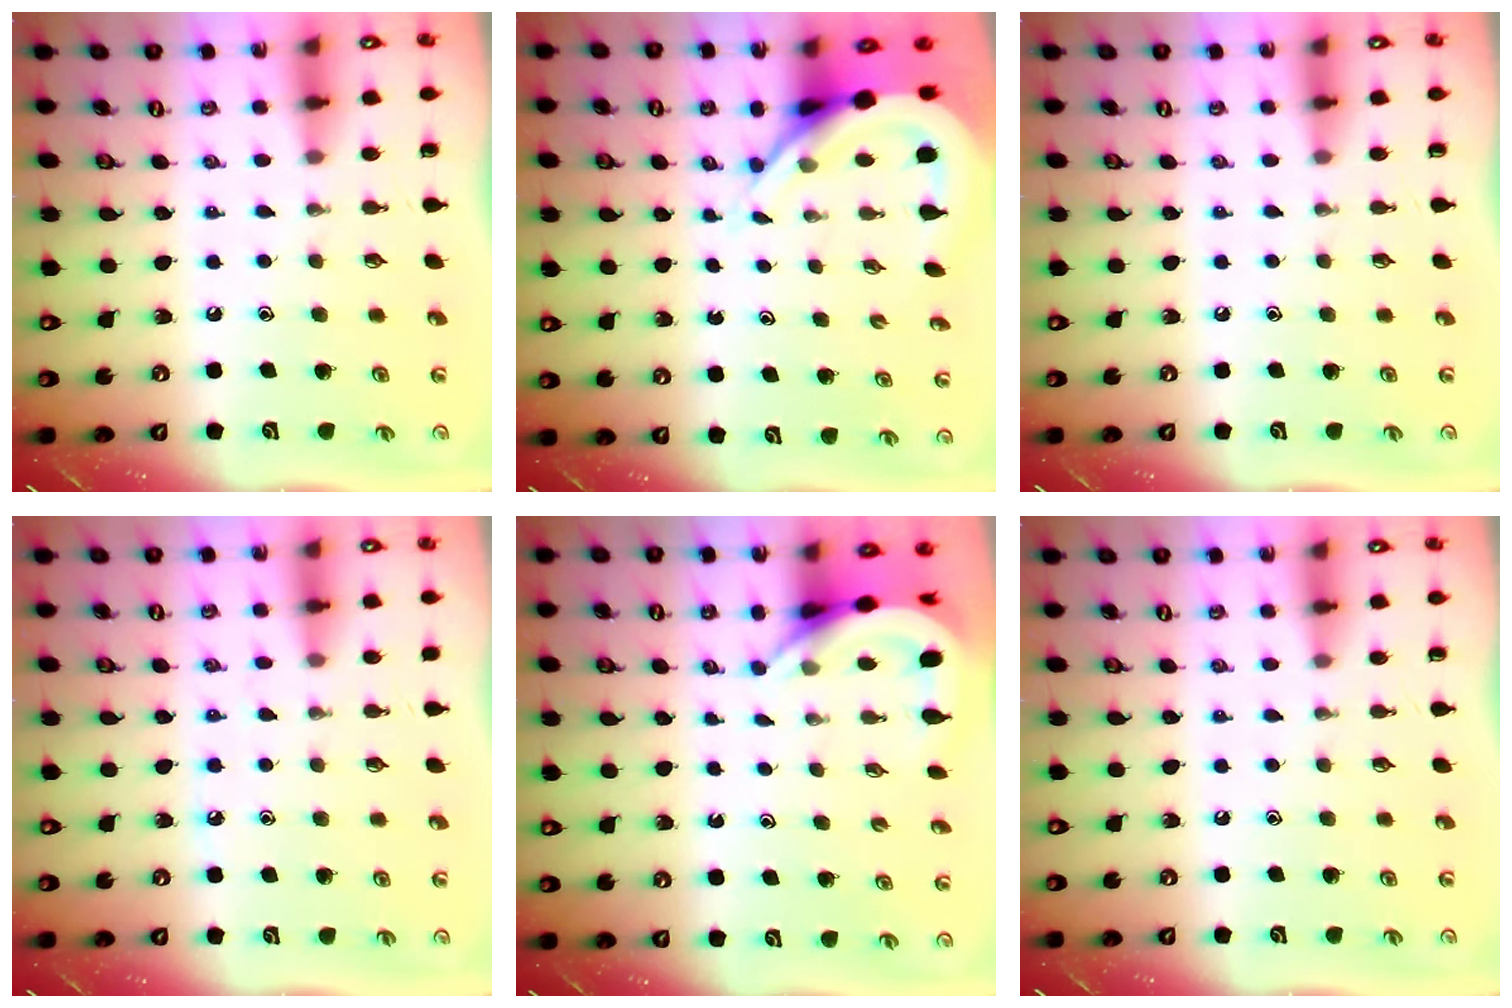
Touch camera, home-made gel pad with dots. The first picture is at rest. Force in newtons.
{"total": 7.5, "press": 7.4, "slide": 0.9}
{"total": 0.0}
{"total": 5.9, "press": 5.9, "slide": 0.8}
{"total": 5.1, "press": 5.1, "slide": 0.4}
{"total": 0.0}